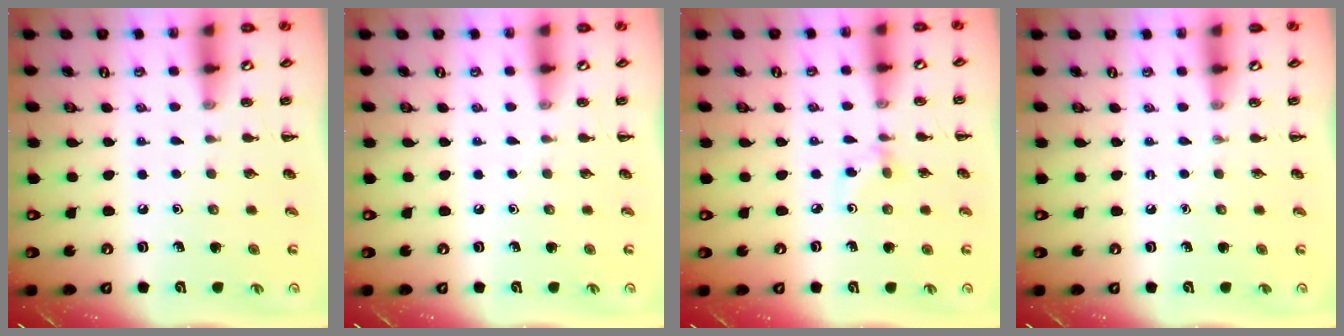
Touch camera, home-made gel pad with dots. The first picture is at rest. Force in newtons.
{"total": 0.0}
{"total": 2.6, "press": 2.5, "slide": 0.8}
{"total": 0.0}